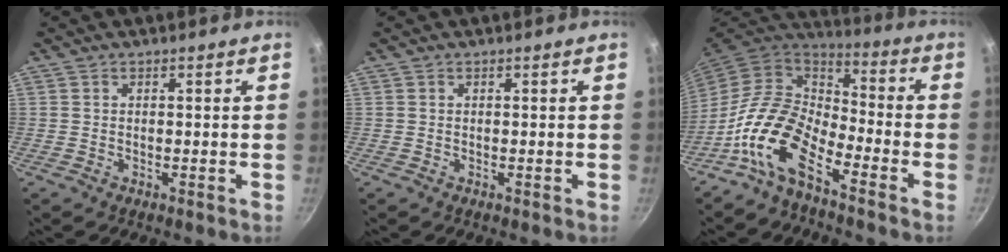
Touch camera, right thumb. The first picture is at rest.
{"total": 0.0}
{"total": 13.4, "force": [-7.7, 6.5, 8.9], "torque": [-0.151, 0.067, -0.172]}